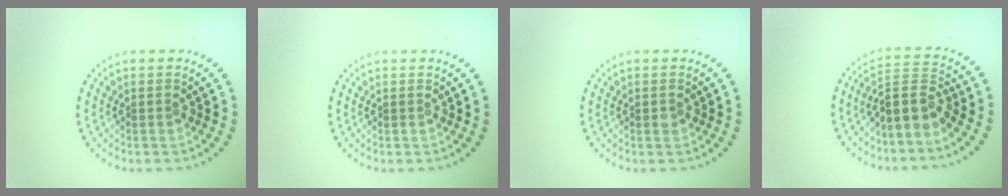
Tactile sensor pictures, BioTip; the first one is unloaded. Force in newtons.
{"total": 0.0}
{"total": 0.7, "press": 0.7, "slide": 0.1}
{"total": 3.9, "press": 3.2, "slide": 2.2}